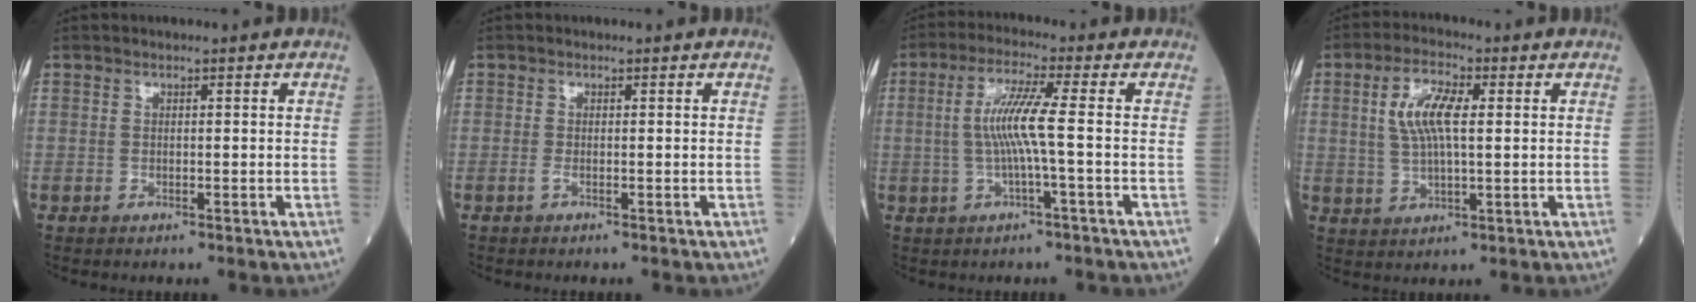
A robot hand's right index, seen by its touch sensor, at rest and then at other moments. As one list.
[{"total": 0.6, "force": [-0.4, -0.1, 0.4], "torque": [-0.007, 0.000, -0.010]}, {"total": 6.8, "force": [-0.3, -0.7, 6.7], "torque": [-0.138, 0.007, -0.006]}, {"total": 7.7, "force": [1.8, 2.1, 7.1], "torque": [-0.150, 0.009, 0.037]}]